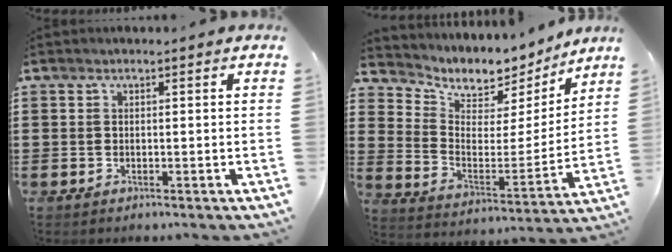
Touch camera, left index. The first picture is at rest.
{"total": 5.7, "force": [5.0, 2.7, 0.3], "torque": [-0.038, -0.045, 0.084]}